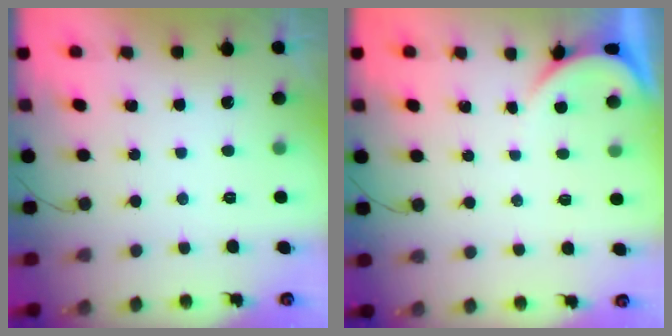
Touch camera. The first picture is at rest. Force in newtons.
{"total": 0.0}